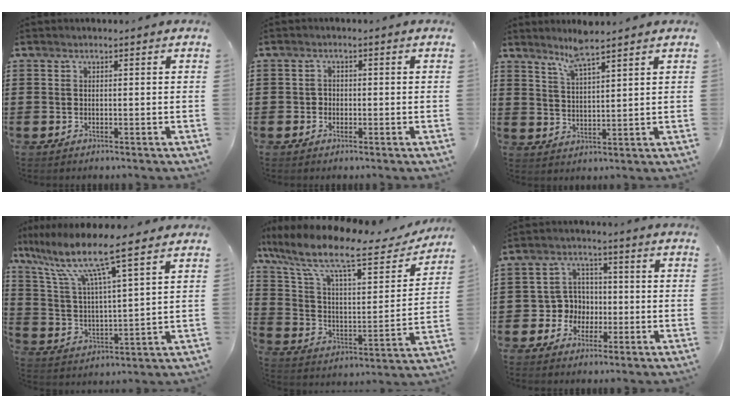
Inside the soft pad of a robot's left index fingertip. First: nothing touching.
{"total": 1.2, "force": [-0.3, 1.1, 0.3], "torque": [-0.010, 0.004, -0.008]}
{"total": 5.5, "force": [4.6, 0.1, 3.0], "torque": [-0.072, -0.007, 0.083]}
{"total": 10.0, "force": [7.6, 0.4, 6.5], "torque": [-0.152, -0.038, 0.122]}
{"total": 13.4, "force": [10.0, 2.7, 8.5], "torque": [-0.191, -0.054, 0.165]}
{"total": 5.0, "force": [-1.1, 4.7, 1.1], "torque": [-0.037, 0.013, -0.023]}